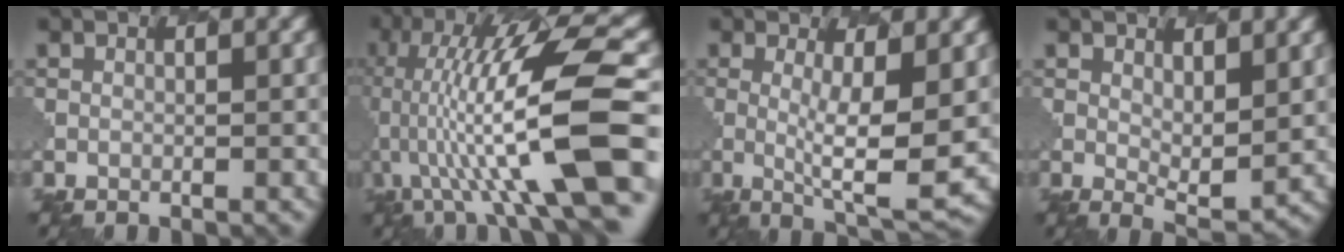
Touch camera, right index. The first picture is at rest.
{"total": 13.1, "force": [-1.1, 3.1, 12.6], "torque": [-0.214, 0.028, -0.017]}
{"total": 5.9, "force": [0.6, 1.3, 5.7], "torque": [-0.095, -0.014, 0.015]}
{"total": 2.9, "force": [1.6, 1.1, 2.1], "torque": [-0.037, -0.009, 0.032]}